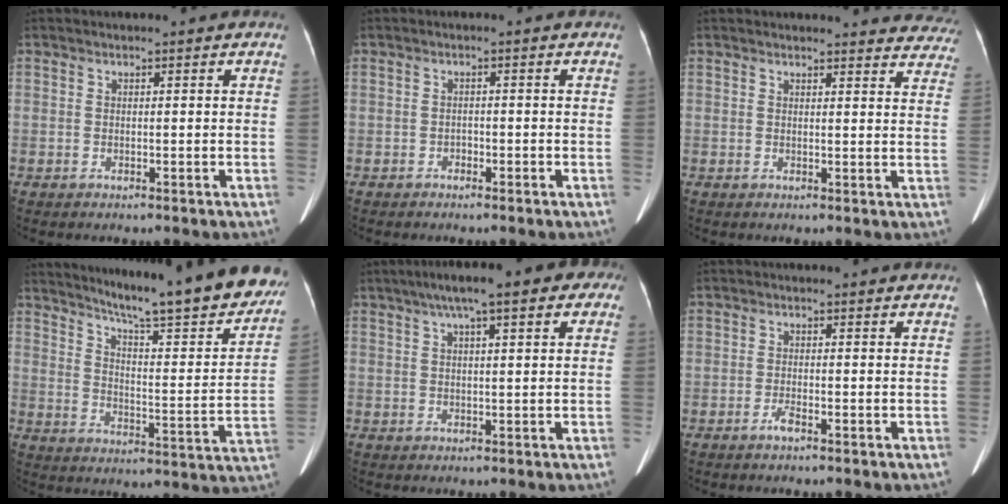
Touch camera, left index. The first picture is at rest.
{"total": 0.9, "force": [-0.7, 0.5, 0.2], "torque": [-0.001, 0.003, -0.014]}
{"total": 16.5, "force": [15.9, 3.6, 2.6], "torque": [0.007, -0.047, 0.147]}
{"total": 24.5, "force": [21.6, 2.0, 11.4], "torque": [-0.166, -0.076, 0.276]}
{"total": 10.9, "force": [6.0, 2.6, 8.8], "torque": [-0.120, 0.047, 0.078]}
{"total": 1.4, "force": [-1.0, 0.1, 0.9], "torque": [-0.022, -0.002, -0.018]}